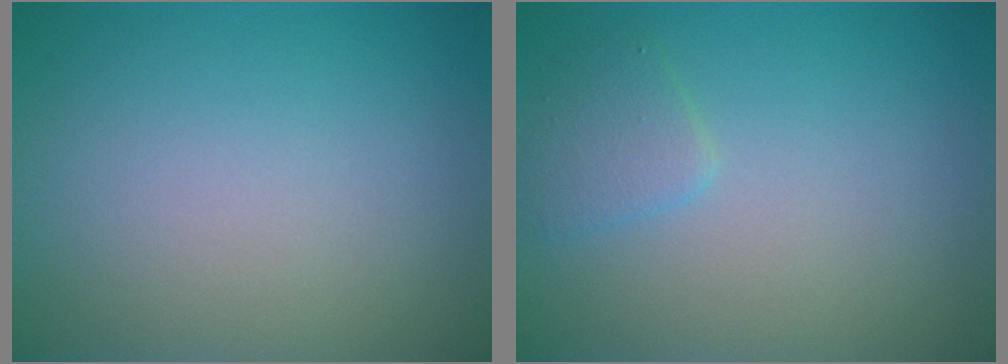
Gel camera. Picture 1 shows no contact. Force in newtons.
{"total": 1.6, "press": 1.6, "slide": 0.1}